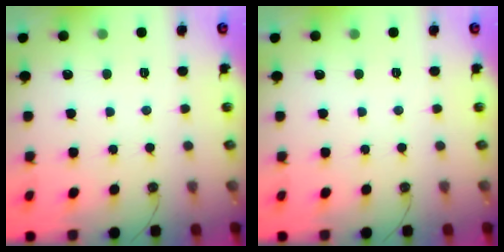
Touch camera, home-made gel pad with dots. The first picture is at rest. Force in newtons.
{"total": 0.0}